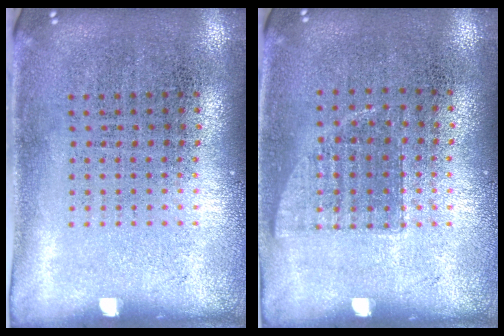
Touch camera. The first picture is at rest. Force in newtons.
{"total": 0.6, "press": 0.5, "slide": 0.2}